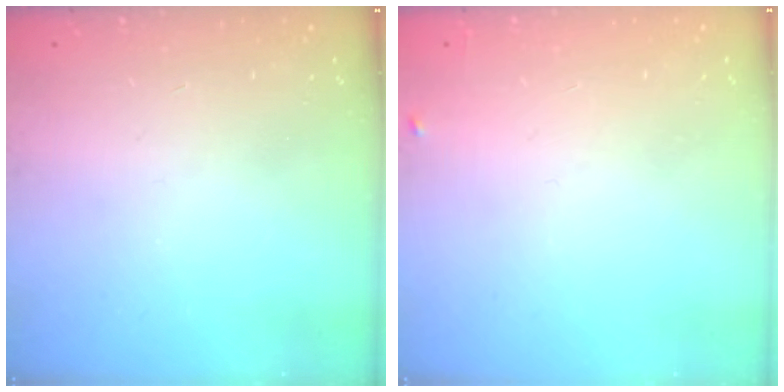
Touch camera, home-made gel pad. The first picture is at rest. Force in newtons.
{"total": 3.9, "press": 3.9, "slide": 0.5}